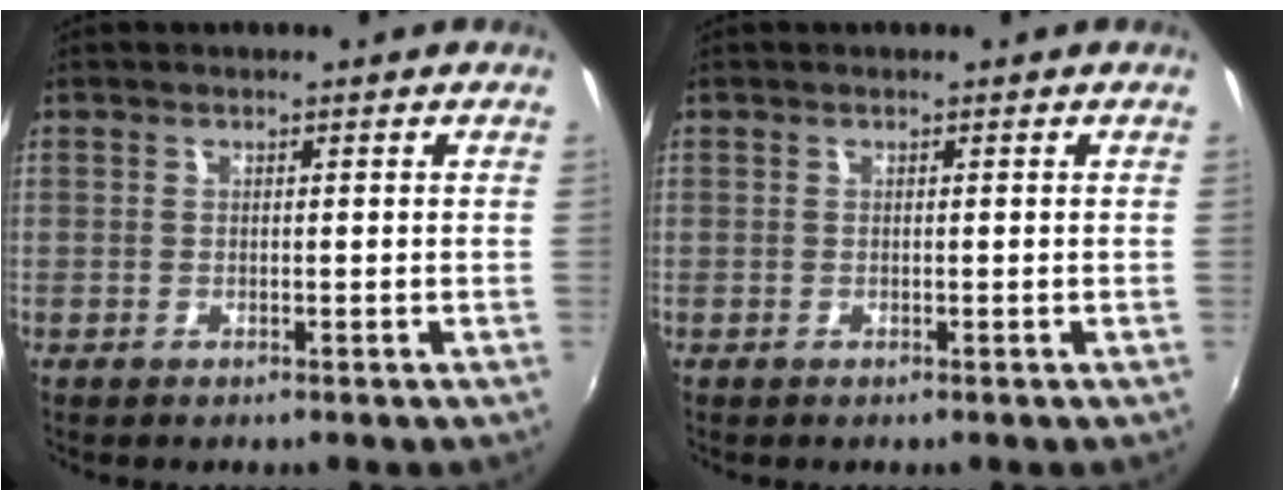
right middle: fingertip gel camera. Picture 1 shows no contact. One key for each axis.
{"total": 0.0}